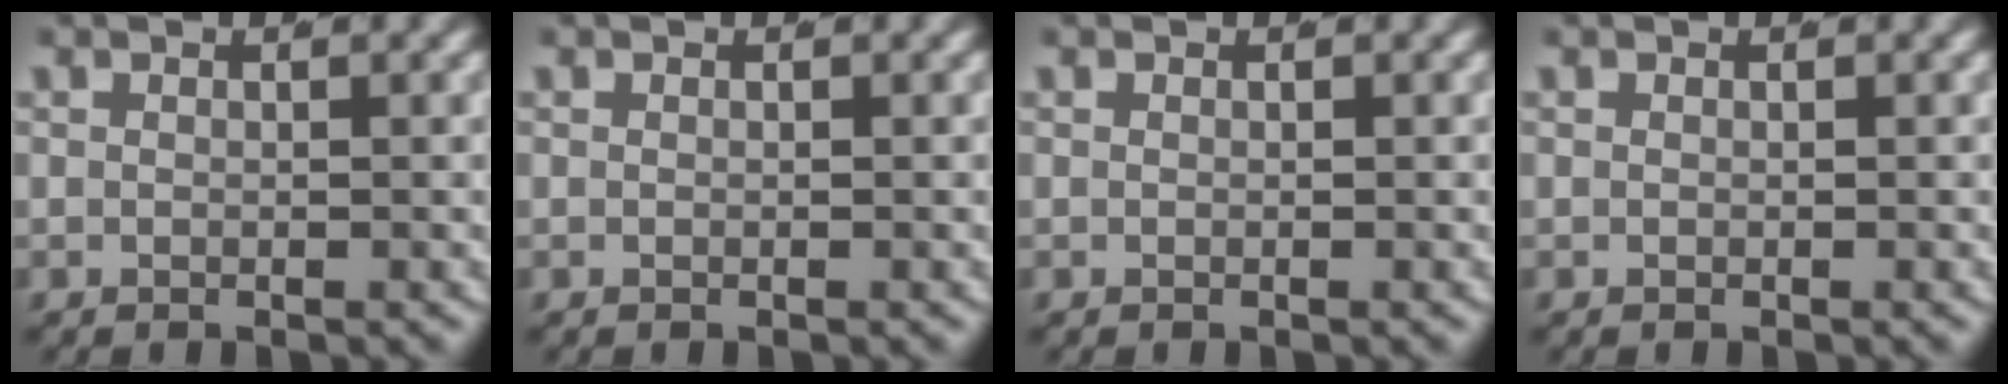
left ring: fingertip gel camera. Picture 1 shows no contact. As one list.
[{"total": 0.0}, {"total": 0.0}, {"total": 0.0}]